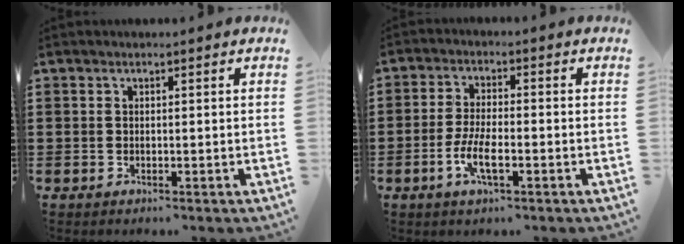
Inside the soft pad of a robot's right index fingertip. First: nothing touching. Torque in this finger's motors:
{"motor_torque": [1.09, 1.05, 0.46, 0.12]}